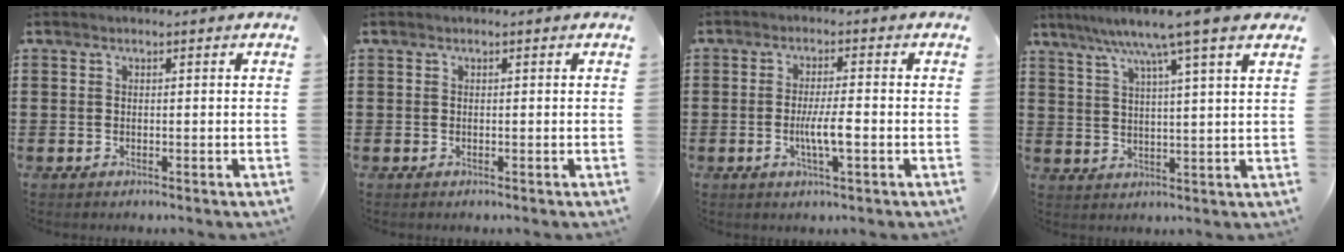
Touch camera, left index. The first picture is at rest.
{"total": 0.0}
{"total": 4.8, "force": [-1.0, 0.8, 4.6], "torque": [-0.085, -0.001, -0.022]}
{"total": 8.4, "force": [6.1, -0.5, 5.8], "torque": [-0.123, -0.024, 0.097]}